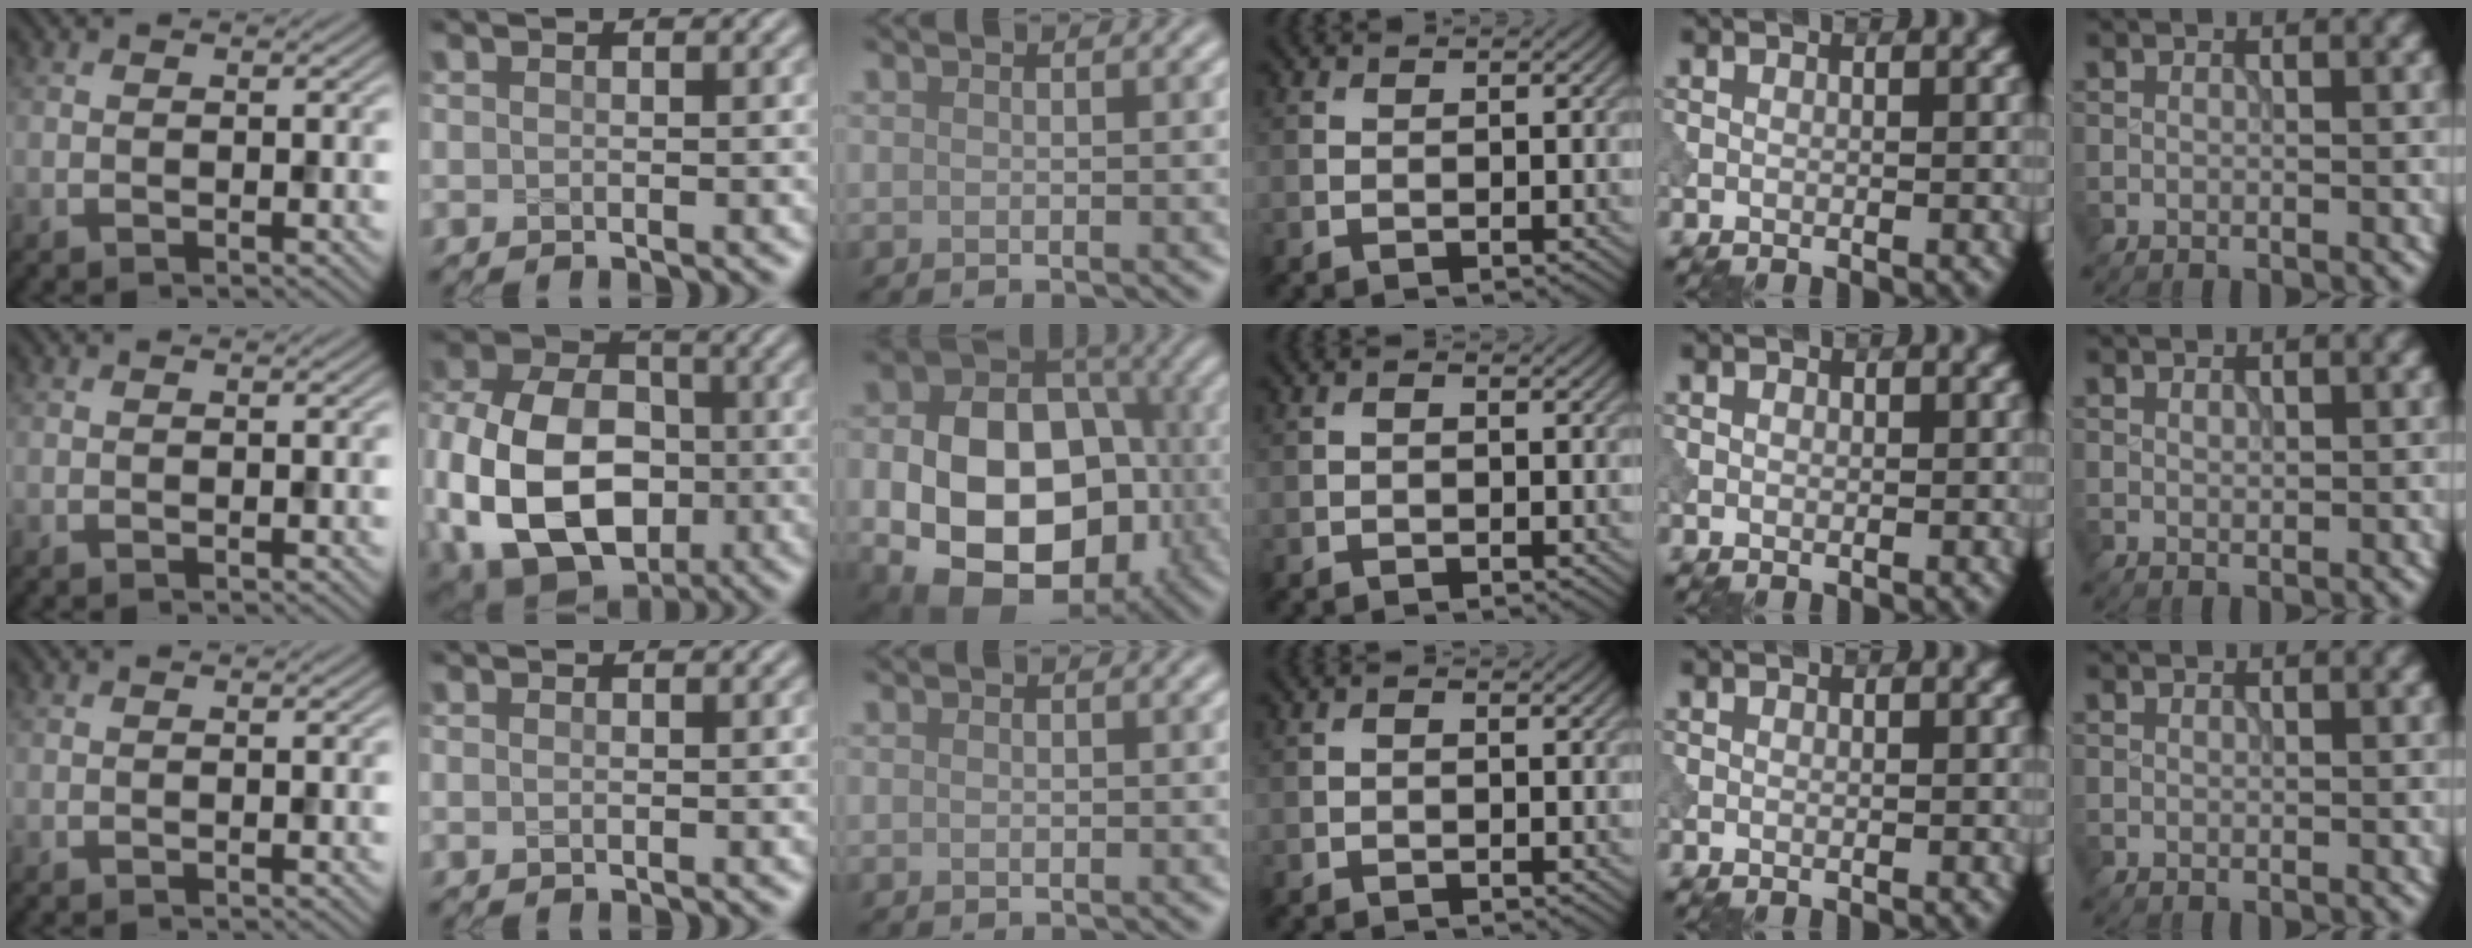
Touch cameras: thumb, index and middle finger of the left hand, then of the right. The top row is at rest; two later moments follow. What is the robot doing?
{"motion": "insert", "object": "peg toy"}